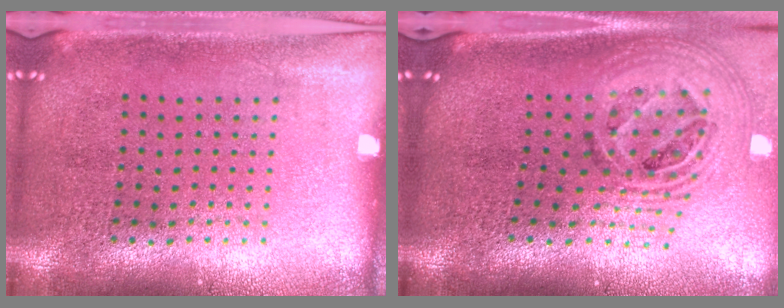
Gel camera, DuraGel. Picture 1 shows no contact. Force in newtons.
{"total": 2.0, "press": 1.5, "slide": 1.3}